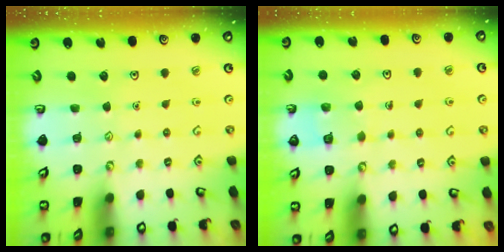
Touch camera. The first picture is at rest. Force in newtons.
{"total": 4.1, "press": 4.1, "slide": 0.1}